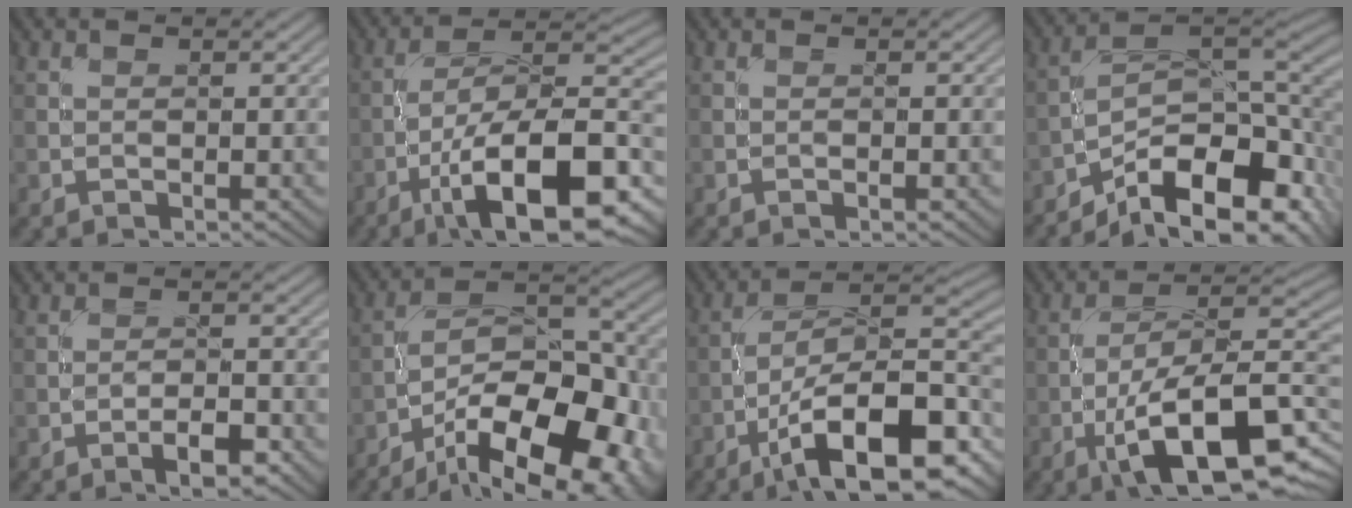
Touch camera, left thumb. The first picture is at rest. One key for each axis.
{"total": 17.2, "fx": -8.3, "fy": 6.1, "fz": 13.8, "tx": -0.207, "ty": -0.003, "tz": -0.146}
{"total": 0.5, "fx": -0.2, "fy": 0.1, "fz": 0.4, "tx": -0.009, "ty": 0.001, "tz": -0.005}
{"total": 14.7, "fx": -8.0, "fy": 6.6, "fz": 10.4, "tx": -0.185, "ty": -0.019, "tz": -0.121}
{"total": 3.8, "fx": -2.2, "fy": 1.1, "fz": 2.9, "tx": -0.047, "ty": 0.007, "tz": -0.038}
{"total": 19.1, "fx": -11.1, "fy": 8.5, "fz": 12.9, "tx": -0.171, "ty": -0.011, "tz": -0.172}
{"total": 16.4, "fx": -8.0, "fy": 6.3, "fz": 12.8, "tx": -0.187, "ty": -0.010, "tz": -0.146}
{"total": 16.0, "fx": -6.8, "fy": 5.8, "fz": 13.3, "tx": -0.203, "ty": -0.006, "tz": -0.123}